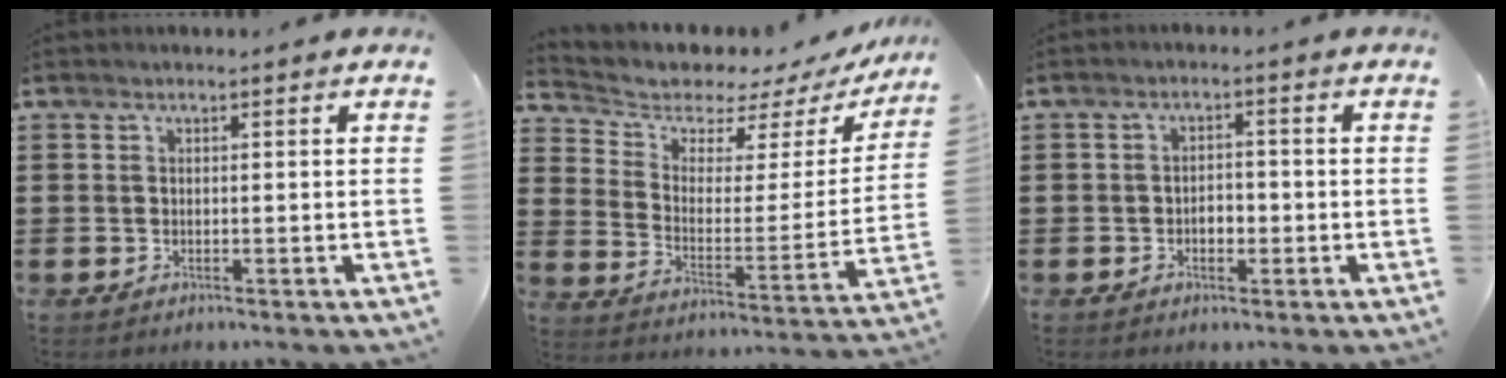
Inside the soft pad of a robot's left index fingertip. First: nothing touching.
{"total": 5.1, "force": [4.5, 2.2, 0.9], "torque": [-0.051, -0.033, 0.074]}
{"total": 2.2, "force": [-0.8, 1.3, 1.5], "torque": [-0.032, 0.004, -0.019]}